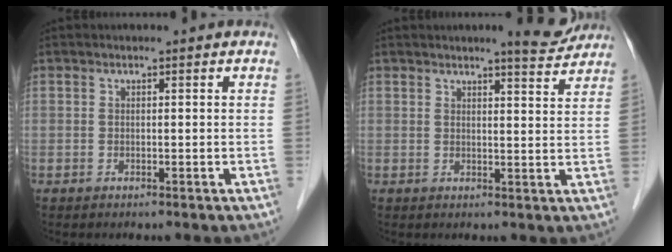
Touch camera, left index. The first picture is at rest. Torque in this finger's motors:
{"motor_torque": [0.94, -0.72, 0.18, 0.00]}